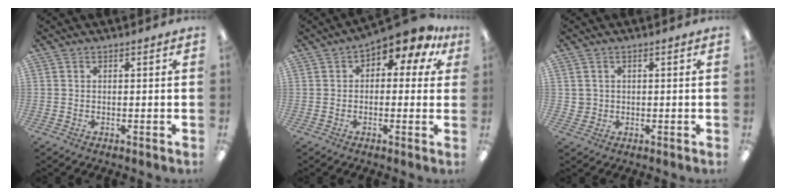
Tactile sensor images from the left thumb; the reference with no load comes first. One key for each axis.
{"total": 7.7, "fx": 4.8, "fy": 3.1, "fz": 5.2, "tx": -0.079, "ty": -0.026, "tz": 0.078}
{"total": 1.9, "fx": 0.5, "fy": 1.8, "fz": -0.2, "tx": -0.001, "ty": 0.002, "tz": 0.007}